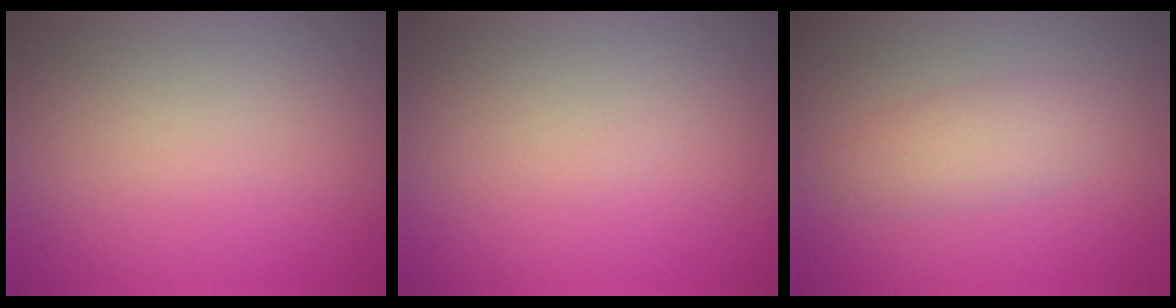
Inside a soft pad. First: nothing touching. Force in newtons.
{"total": 0.0}
{"total": 2.5, "press": 2.5, "slide": 0.1}